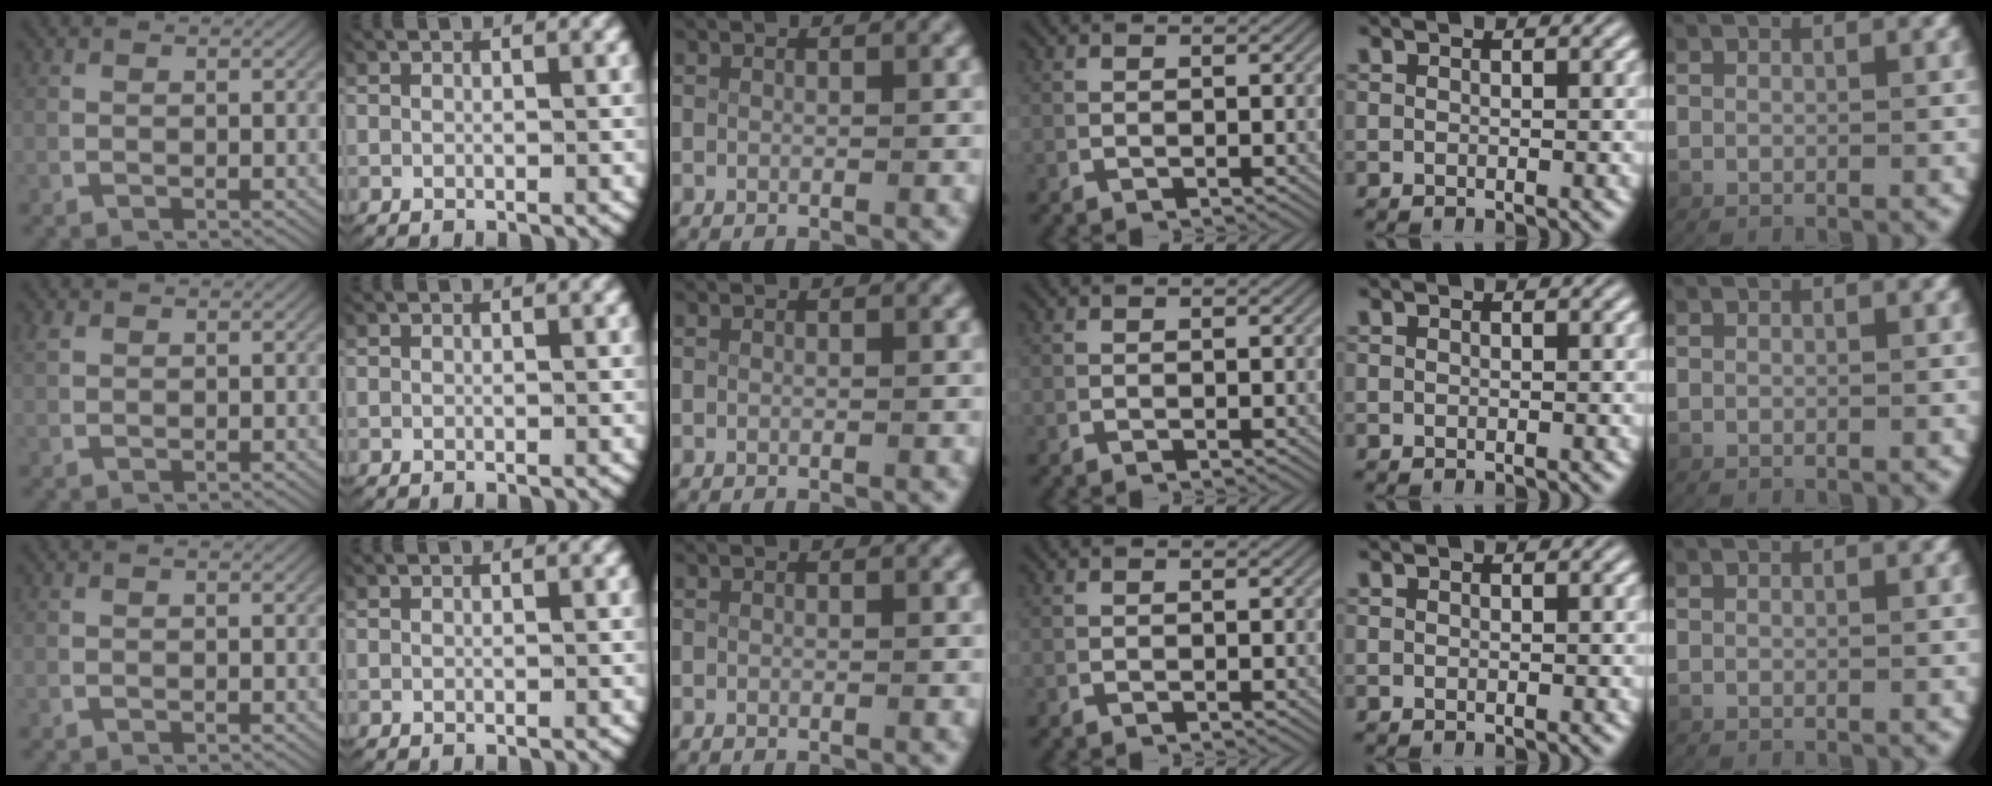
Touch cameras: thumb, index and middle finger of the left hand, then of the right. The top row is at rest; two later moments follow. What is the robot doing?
{"motion": "lift_and_place", "object": "paper"}